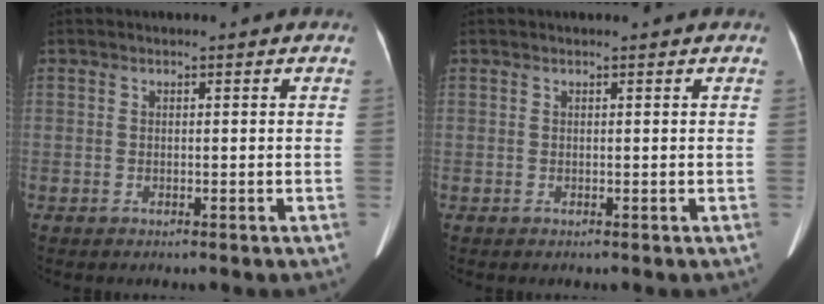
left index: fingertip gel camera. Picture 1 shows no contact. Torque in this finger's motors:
{"motor_torque": [-1.03, -1.04, -1.05, -0.16]}